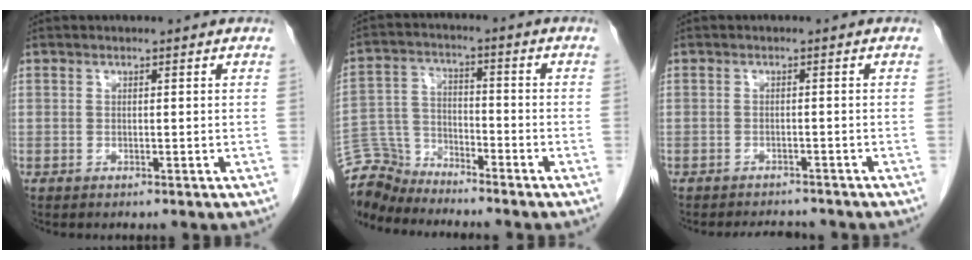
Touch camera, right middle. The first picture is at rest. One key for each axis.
{"total": 8.0, "fx": -8.0, "fy": 1.2, "fz": -0.3, "tx": -0.004, "ty": 0.010, "tz": -0.156}
{"total": 4.7, "fx": -4.4, "fy": 1.1, "fz": 1.1, "tx": -0.017, "ty": -0.006, "tz": -0.060}